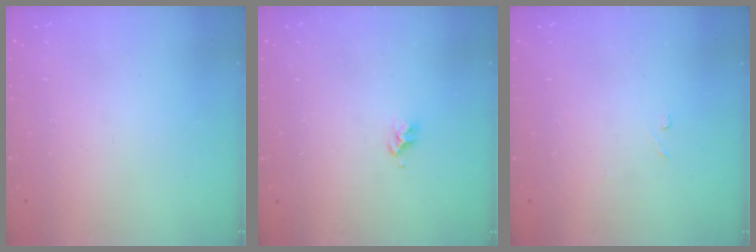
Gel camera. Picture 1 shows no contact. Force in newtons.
{"total": 2.7, "press": 2.7, "slide": 0.3}
{"total": 3.2, "press": 3.2, "slide": 0.4}